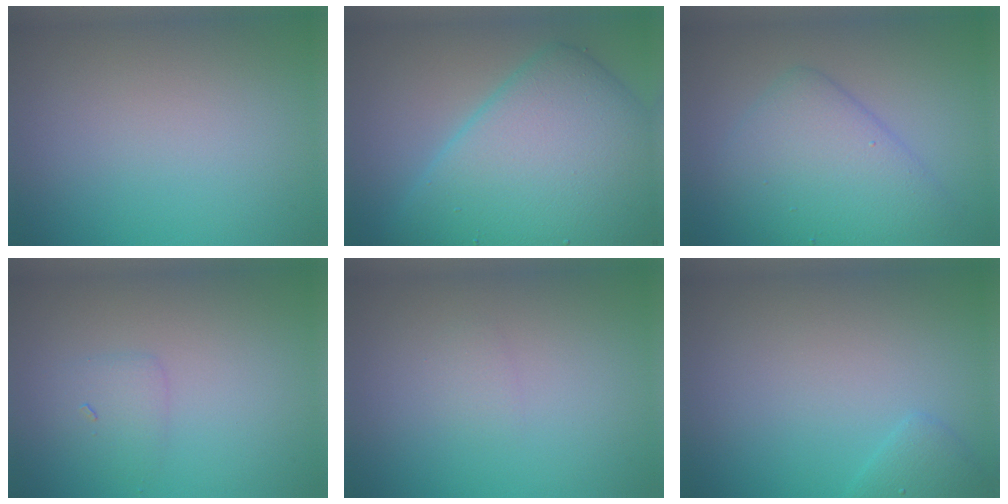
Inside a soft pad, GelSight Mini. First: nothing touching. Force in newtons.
{"total": 12.0, "press": 12.0, "slide": 0.2}
{"total": 5.4, "press": 5.4, "slide": 0.1}
{"total": 1.5, "press": 1.5, "slide": 0.2}
{"total": 0.7, "press": 0.7, "slide": 0.0}
{"total": 1.3, "press": 1.3, "slide": 0.2}